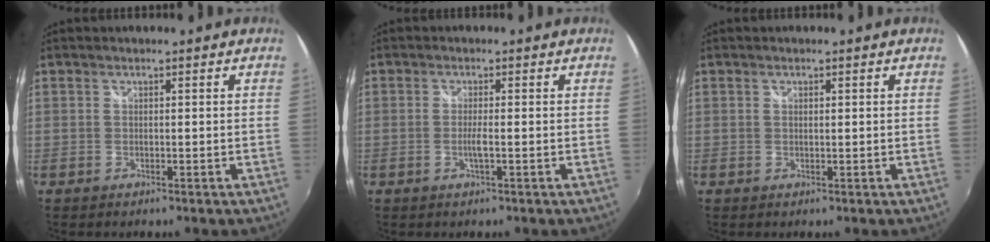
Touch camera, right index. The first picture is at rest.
{"total": 2.0, "force": [-0.6, -0.3, 1.9], "torque": [-0.035, -0.003, -0.012]}
{"total": 0.5, "force": [0.2, 0.3, 0.4], "torque": [-0.007, 0.001, 0.003]}